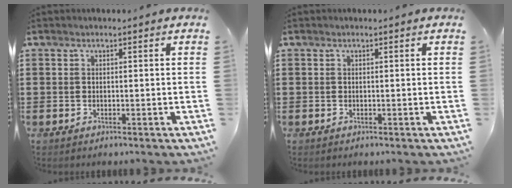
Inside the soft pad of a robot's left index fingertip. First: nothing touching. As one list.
[{"total": 0.0}]